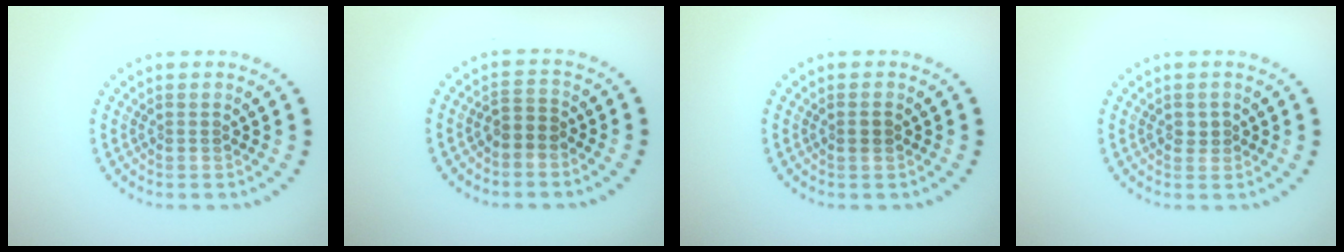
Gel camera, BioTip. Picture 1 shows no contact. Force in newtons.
{"total": 1.9, "press": 1.4, "slide": 1.2}
{"total": 0.9, "press": 0.8, "slide": 0.3}
{"total": 1.1, "press": 1.0, "slide": 0.4}